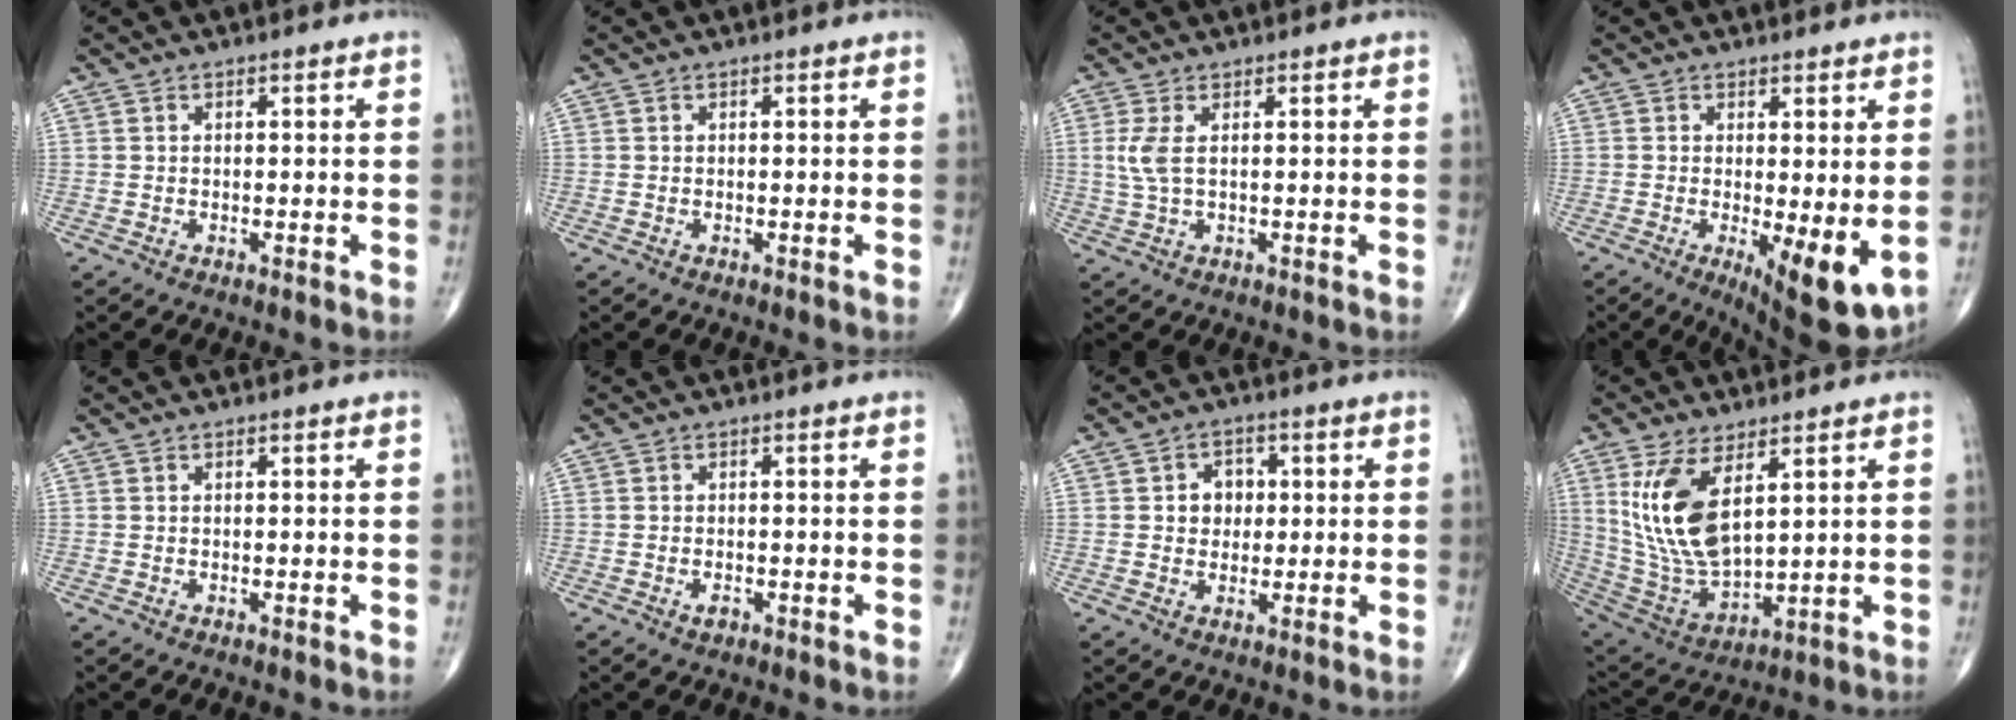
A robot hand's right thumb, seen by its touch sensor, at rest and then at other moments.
{"total": 0.0}
{"total": 3.5, "force": [0.7, 1.1, 3.2], "torque": [-0.091, 0.002, 0.019]}
{"total": 9.7, "force": [-1.5, 3.1, 9.0], "torque": [-0.123, -0.025, -0.015]}
{"total": 0.0}
{"total": 1.3, "force": [-0.7, 0.7, 0.8], "torque": [-0.010, 0.002, -0.011]}
{"total": 4.7, "force": [0.6, 3.9, 2.5], "torque": [-0.006, 0.004, 0.005]}
{"total": 15.2, "force": [5.4, 7.0, 12.4], "torque": [-0.241, -0.029, 0.125]}